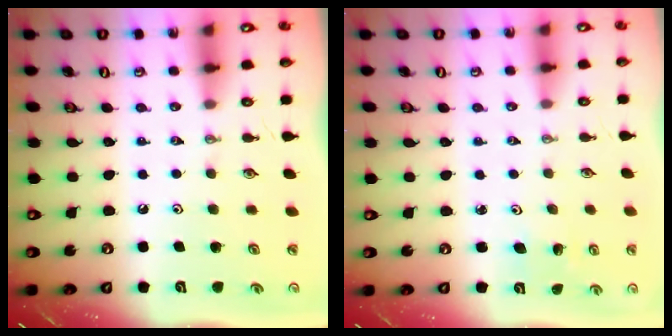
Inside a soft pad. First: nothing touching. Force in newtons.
{"total": 3.0, "press": 3.0, "slide": 0.2}